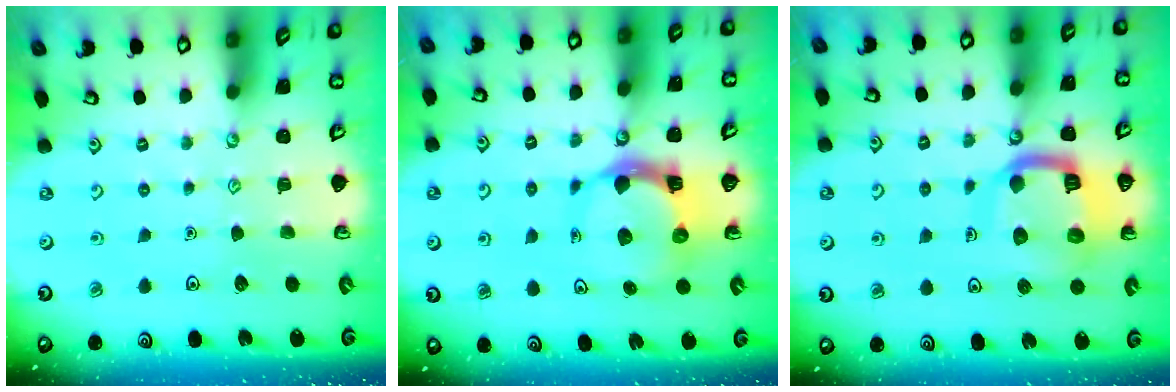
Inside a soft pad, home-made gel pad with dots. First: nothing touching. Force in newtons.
{"total": 8.7, "press": 8.7, "slide": 1.2}
{"total": 13.8, "press": 13.7, "slide": 1.4}